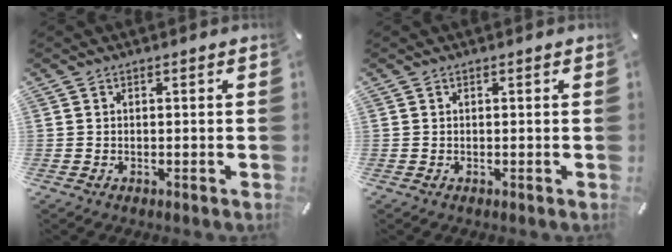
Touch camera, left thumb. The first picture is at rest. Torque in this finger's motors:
{"motor_torque": [-0.02, -0.11, 0.14, -0.27, -0.08]}